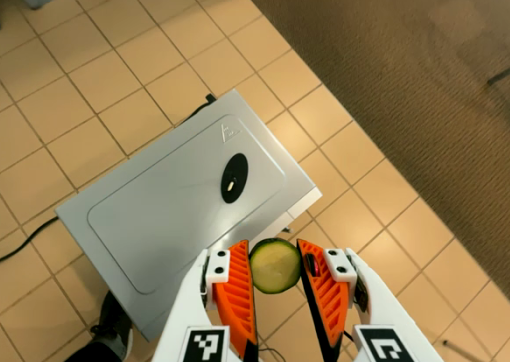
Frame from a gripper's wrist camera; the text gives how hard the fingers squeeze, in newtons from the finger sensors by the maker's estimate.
{"total": 8.6, "left": 8.6, "right": 8.6}